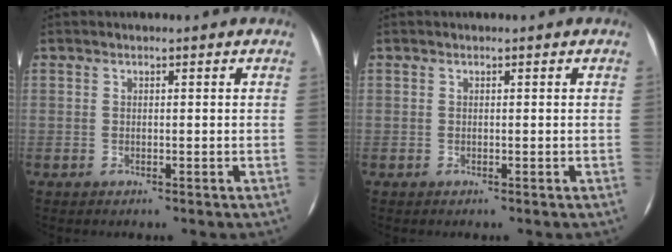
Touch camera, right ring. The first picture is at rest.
{"total": 0.0}